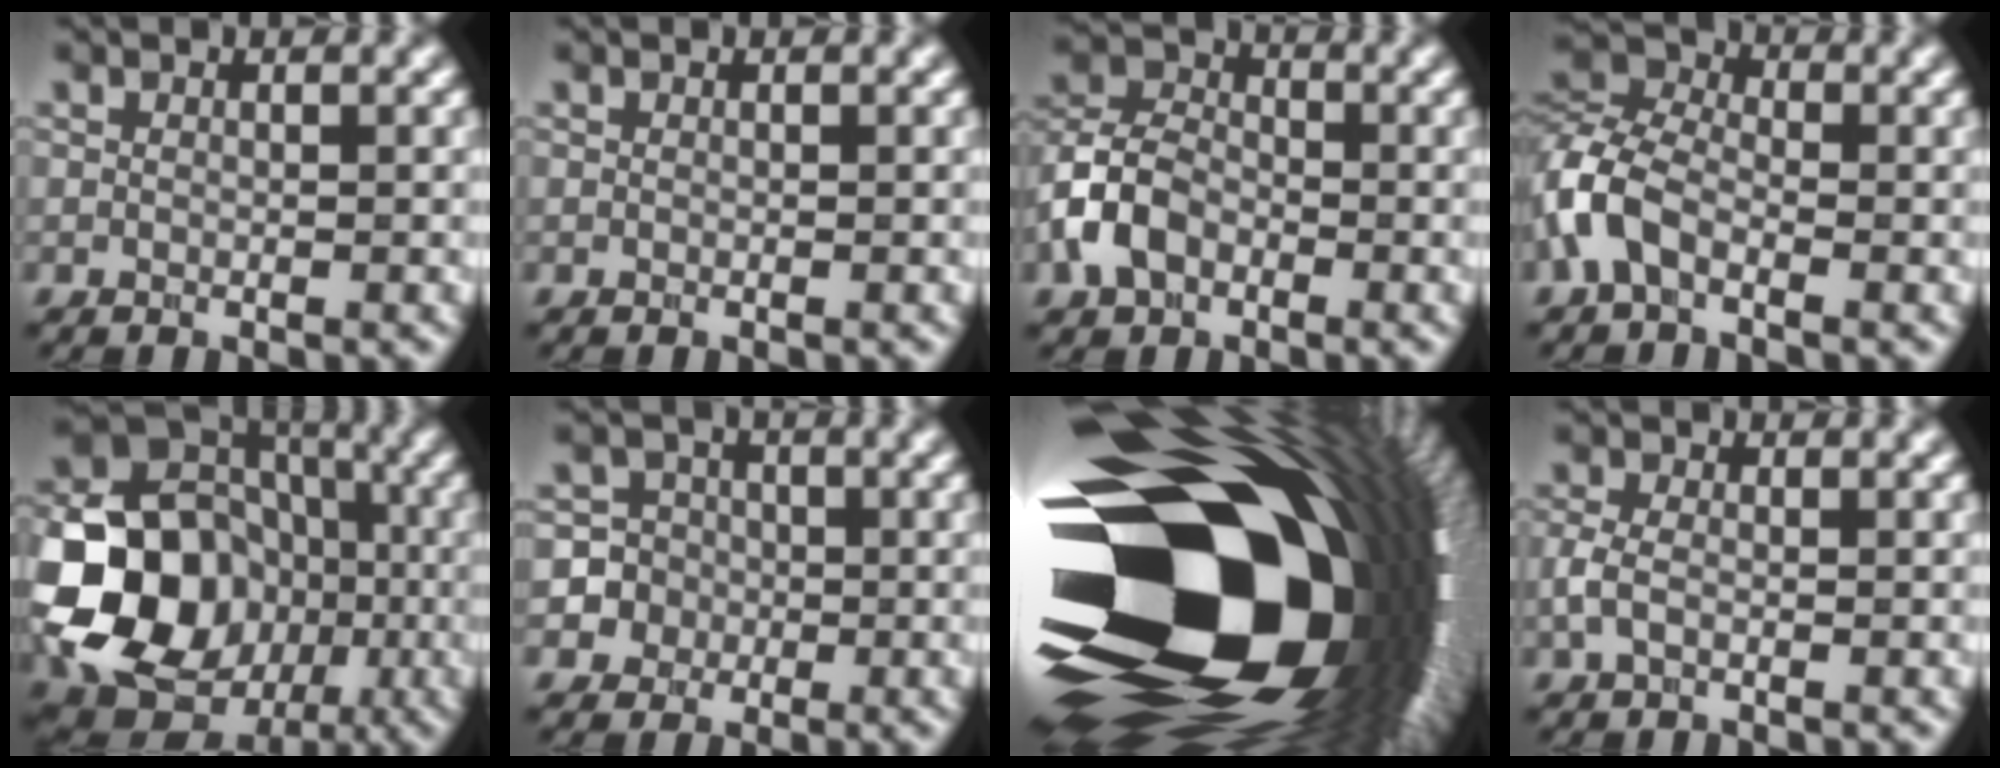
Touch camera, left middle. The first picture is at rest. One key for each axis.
{"total": 0.0}
{"total": 5.2, "fx": -2.2, "fy": 3.5, "fz": 3.1, "tx": -0.065, "ty": 0.009, "tz": -0.054}
{"total": 4.8, "fx": -2.2, "fy": 2.8, "fz": 3.2, "tx": -0.076, "ty": 0.010, "tz": -0.061}
{"total": 17.6, "fx": -3.8, "fy": 14.4, "fz": 9.3, "tx": -0.193, "ty": -0.025, "tz": -0.073}
{"total": 6.0, "fx": -1.4, "fy": 5.8, "fz": 0.8, "tx": 0.005, "ty": 0.016, "tz": -0.041}
{"total": 23.4, "fx": -5.2, "fy": 14.7, "fz": 17.4, "tx": -0.276, "ty": -0.001, "tz": -0.099}
{"total": 2.0, "fx": -0.5, "fy": 1.2, "fz": 1.5, "tx": -0.039, "ty": 0.002, "tz": -0.015}